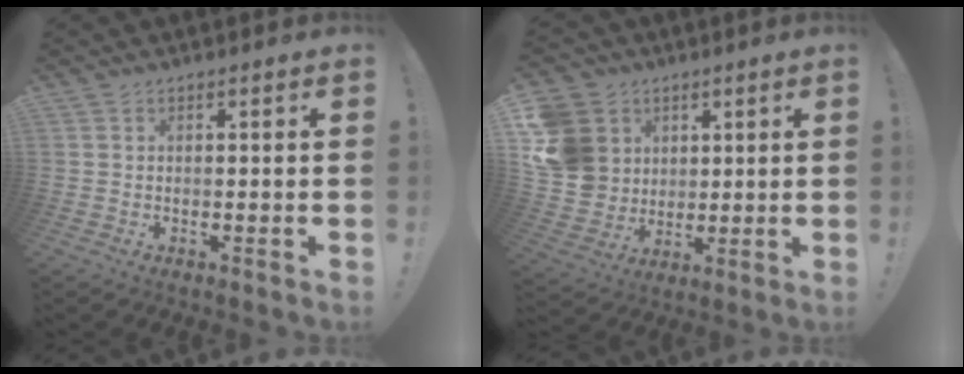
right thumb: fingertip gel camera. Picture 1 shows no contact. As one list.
[{"total": 14.4, "force": [3.6, 13.0, 5.2], "torque": [-0.089, -0.009, 0.083]}]